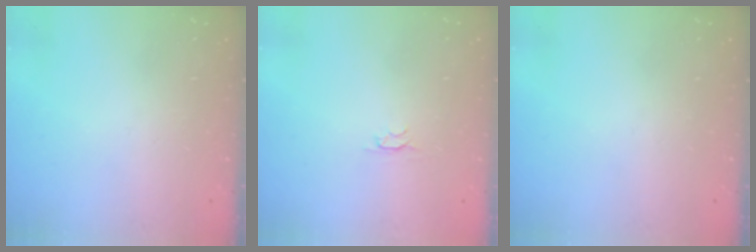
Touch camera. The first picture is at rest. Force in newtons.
{"total": 2.4, "press": 2.3, "slide": 0.5}
{"total": 0.0}